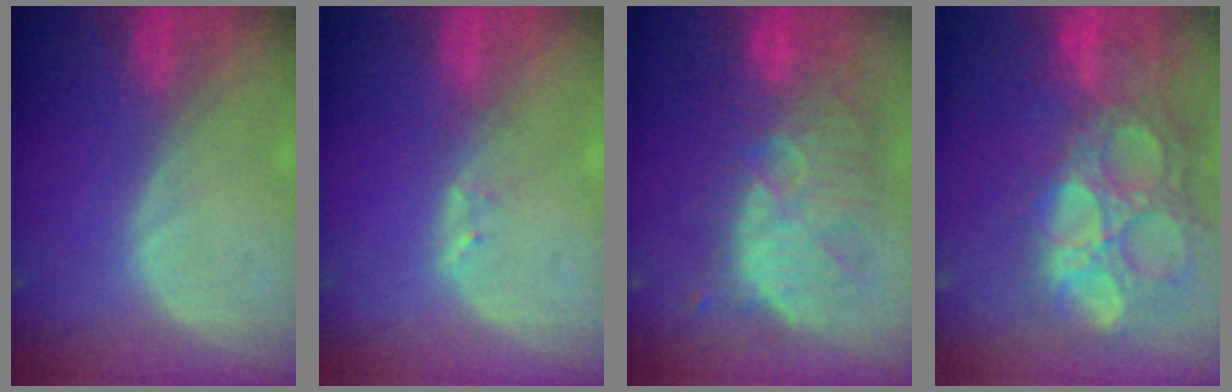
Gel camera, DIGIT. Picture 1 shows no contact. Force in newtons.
{"total": 1.2, "press": 1.1, "slide": 0.2}
{"total": 11.0, "press": 10.5, "slide": 3.0}
{"total": 15.4, "press": 12.8, "slide": 8.6}